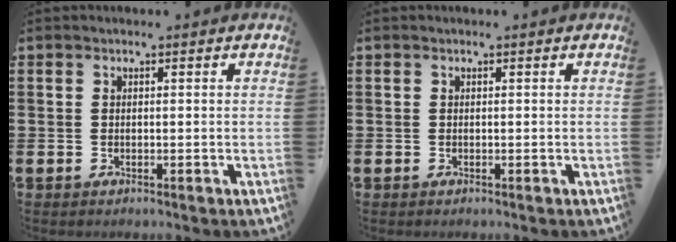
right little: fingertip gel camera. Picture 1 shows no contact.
{"total": 0.0}